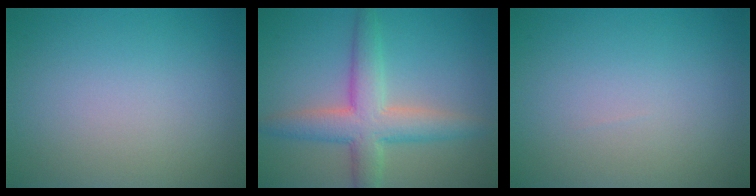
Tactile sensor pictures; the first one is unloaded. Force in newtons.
{"total": 5.6, "press": 5.6, "slide": 0.2}
{"total": 0.0}